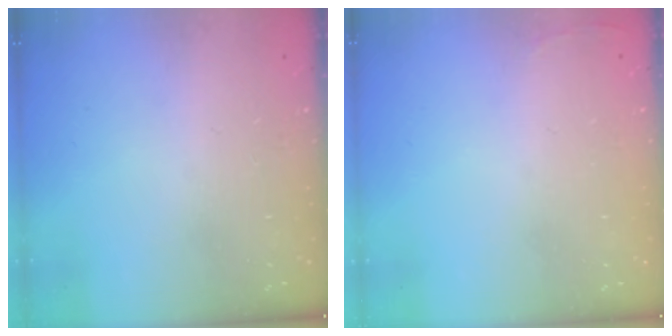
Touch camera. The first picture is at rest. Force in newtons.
{"total": 2.5, "press": 2.4, "slide": 0.9}